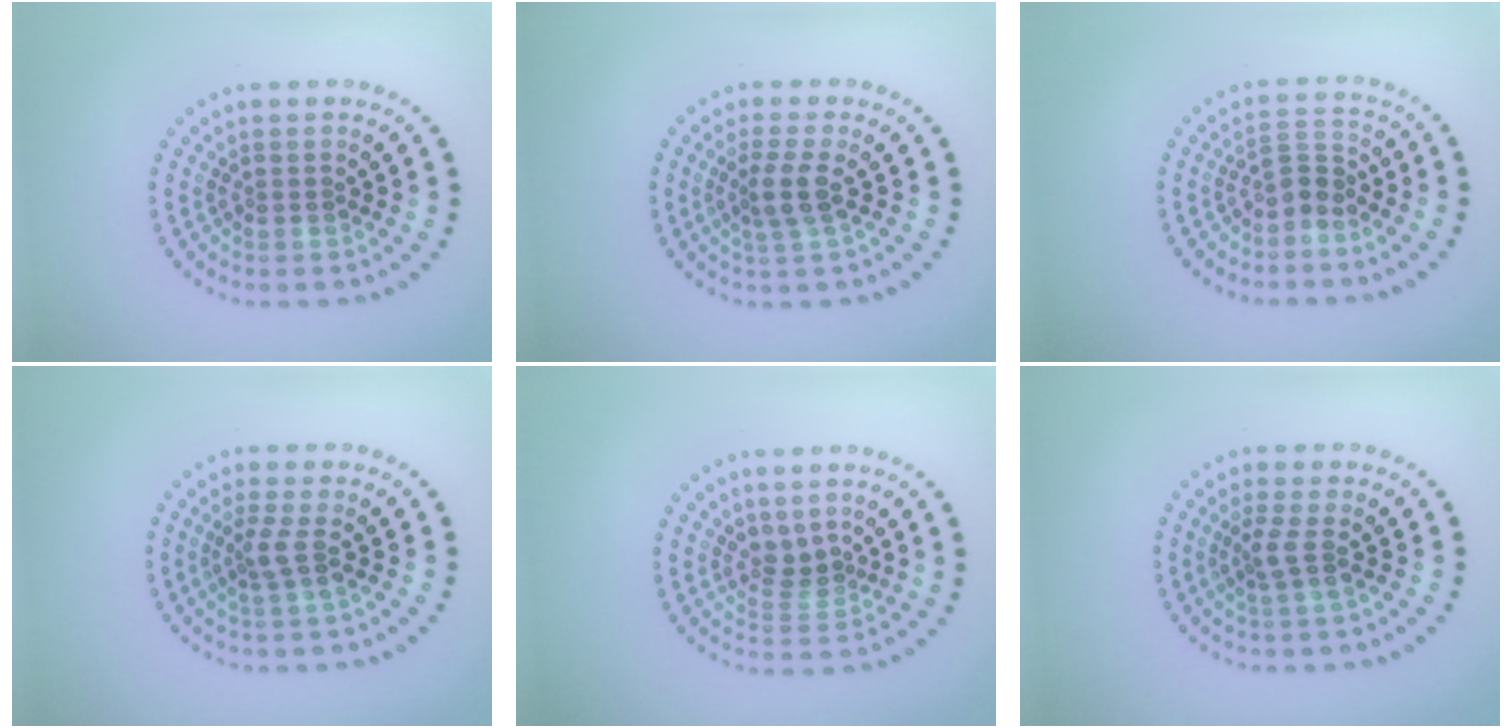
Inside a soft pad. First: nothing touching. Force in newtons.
{"total": 2.5, "press": 2.0, "slide": 1.5}
{"total": 2.2, "press": 1.6, "slide": 1.6}
{"total": 1.9, "press": 1.4, "slide": 1.3}
{"total": 2.0, "press": 1.5, "slide": 1.3}
{"total": 1.9, "press": 1.4, "slide": 1.3}